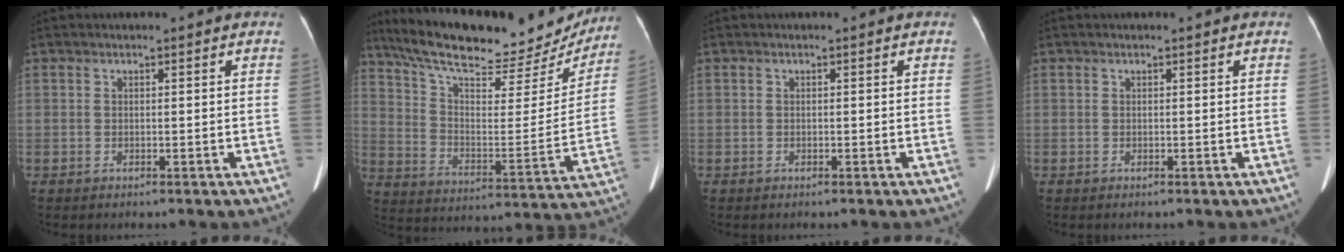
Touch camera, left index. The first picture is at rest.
{"total": 24.8, "force": [21.8, 6.6, 10.0], "torque": [-0.164, -0.015, 0.308]}
{"total": 0.0}
{"total": 0.0}